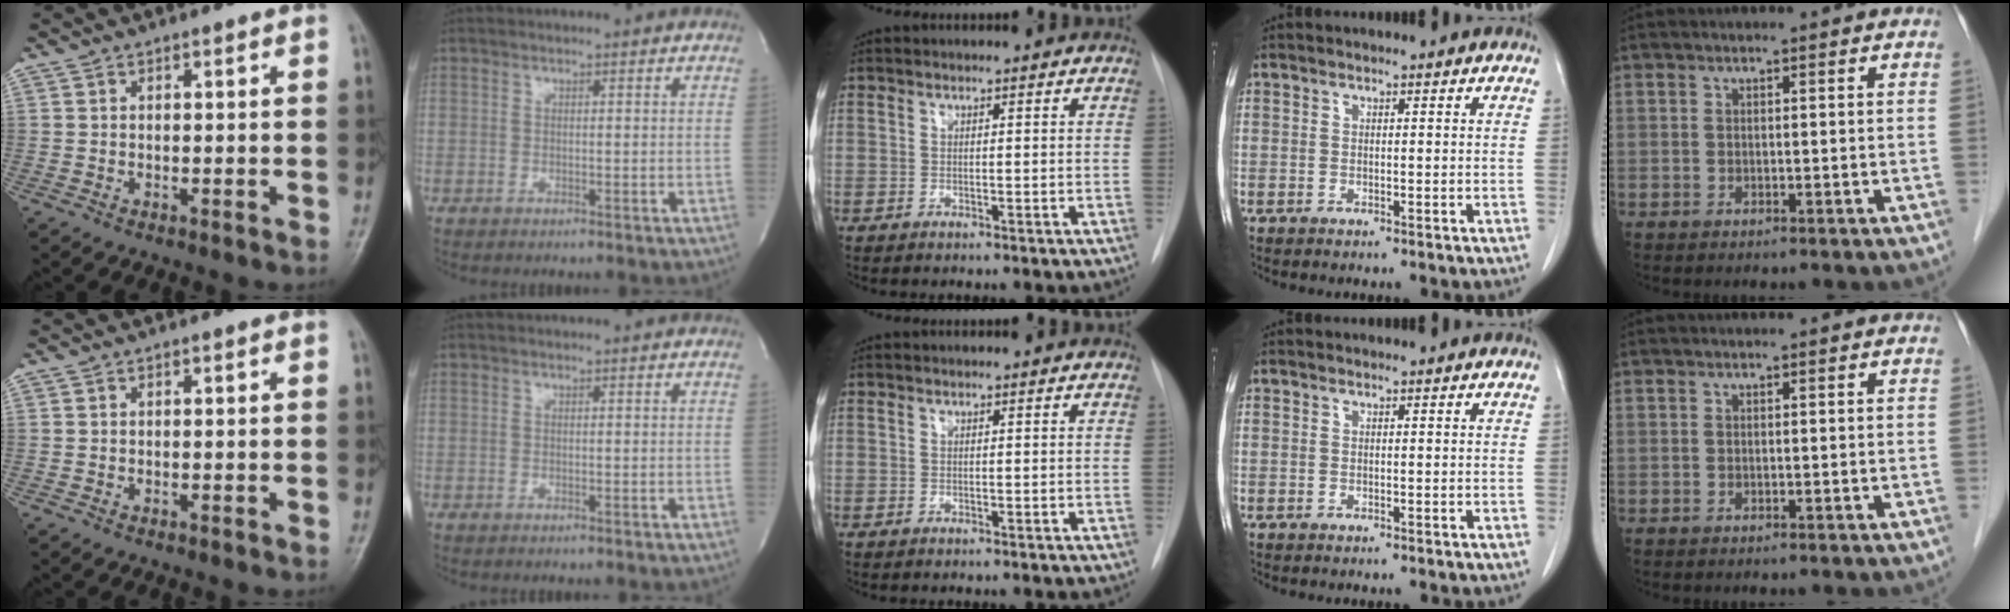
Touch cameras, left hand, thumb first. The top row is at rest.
{}